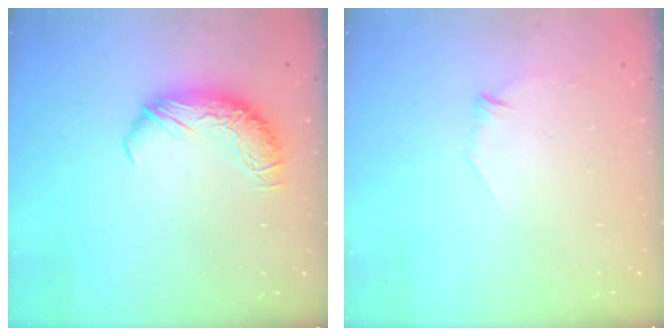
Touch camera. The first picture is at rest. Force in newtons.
{"total": 7.9, "press": 7.9, "slide": 0.7}